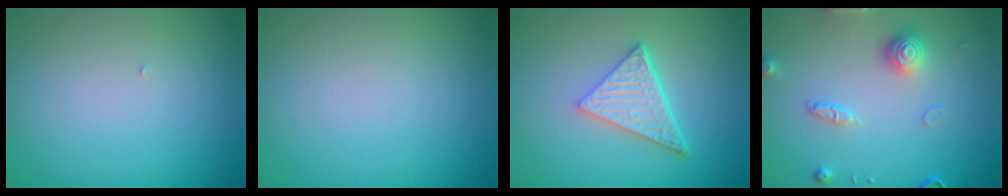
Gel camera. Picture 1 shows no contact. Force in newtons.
{"total": 0.0}
{"total": 4.9, "press": 3.5, "slide": 3.4}
{"total": 3.0, "press": 2.8, "slide": 0.9}